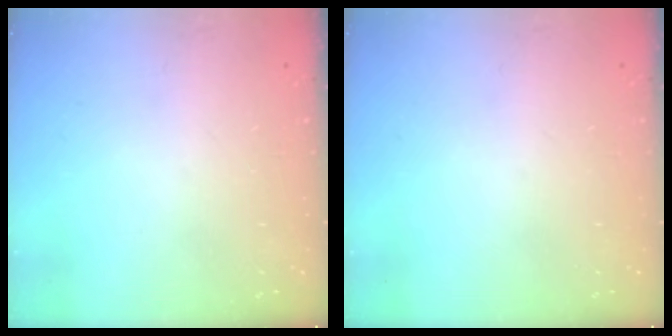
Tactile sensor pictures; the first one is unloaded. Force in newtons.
{"total": 0.0}